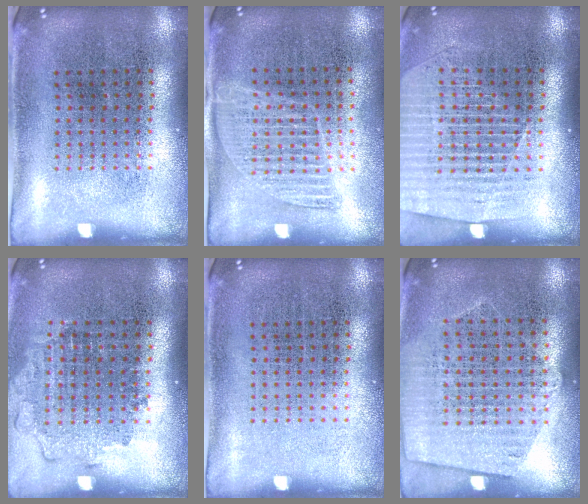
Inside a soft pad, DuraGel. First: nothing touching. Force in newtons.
{"total": 1.3, "press": 1.1, "slide": 0.5}
{"total": 1.5, "press": 1.4, "slide": 0.5}
{"total": 1.1, "press": 1.0, "slide": 0.5}
{"total": 0.0}
{"total": 1.1, "press": 1.0, "slide": 0.5}